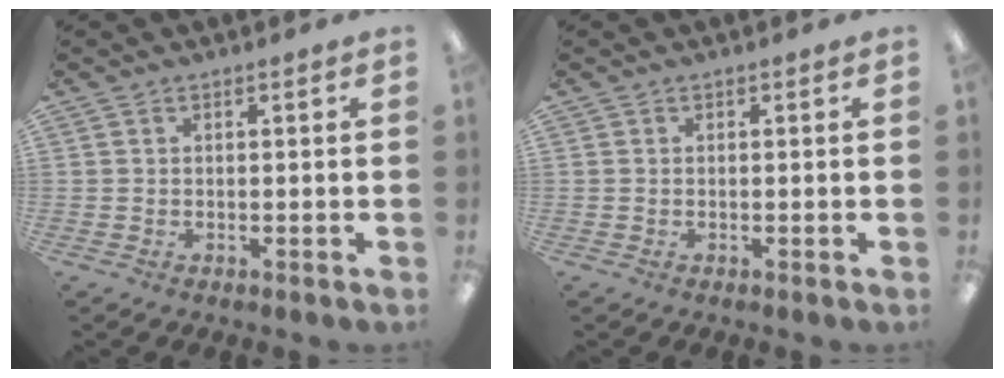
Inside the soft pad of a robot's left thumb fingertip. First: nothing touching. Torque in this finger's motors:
{"motor_torque": [0.00, 0.00, 0.00, -0.01, 0.00]}